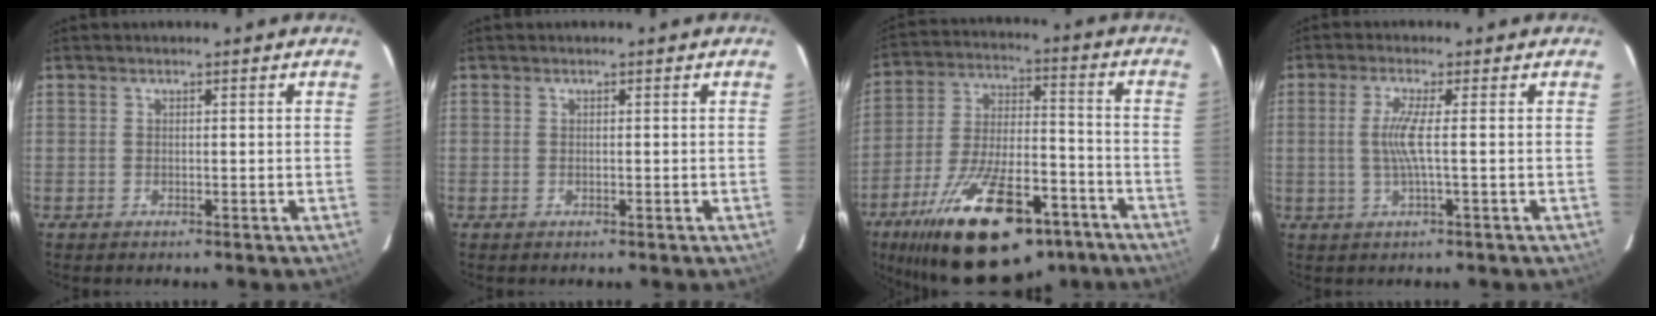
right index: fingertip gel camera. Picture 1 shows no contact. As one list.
[{"total": 0.0}, {"total": 26.6, "force": [-17.3, 10.9, 17.0], "torque": [-0.310, -0.013, -0.259]}, {"total": 4.2, "force": [-0.2, -0.8, 4.1], "torque": [-0.086, -0.004, -0.002]}]